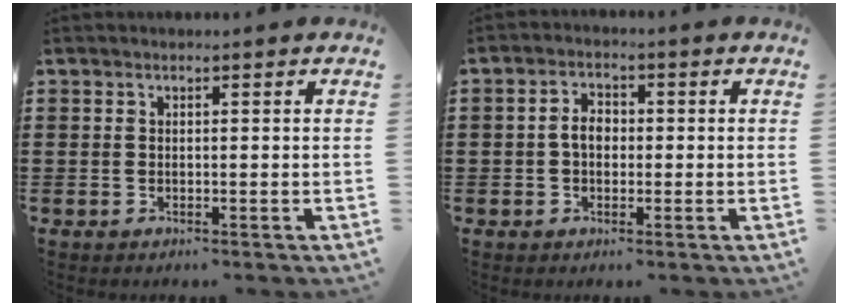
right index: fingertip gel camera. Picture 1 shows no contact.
{"total": 3.1, "force": [-0.3, 2.0, 2.4], "torque": [-0.049, 0.006, -0.008]}